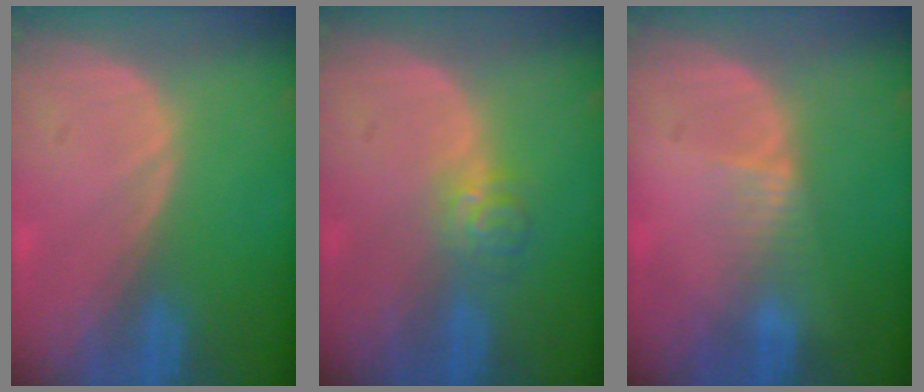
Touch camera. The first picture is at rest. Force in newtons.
{"total": 3.6, "press": 3.5, "slide": 1.0}
{"total": 2.3, "press": 2.1, "slide": 1.0}